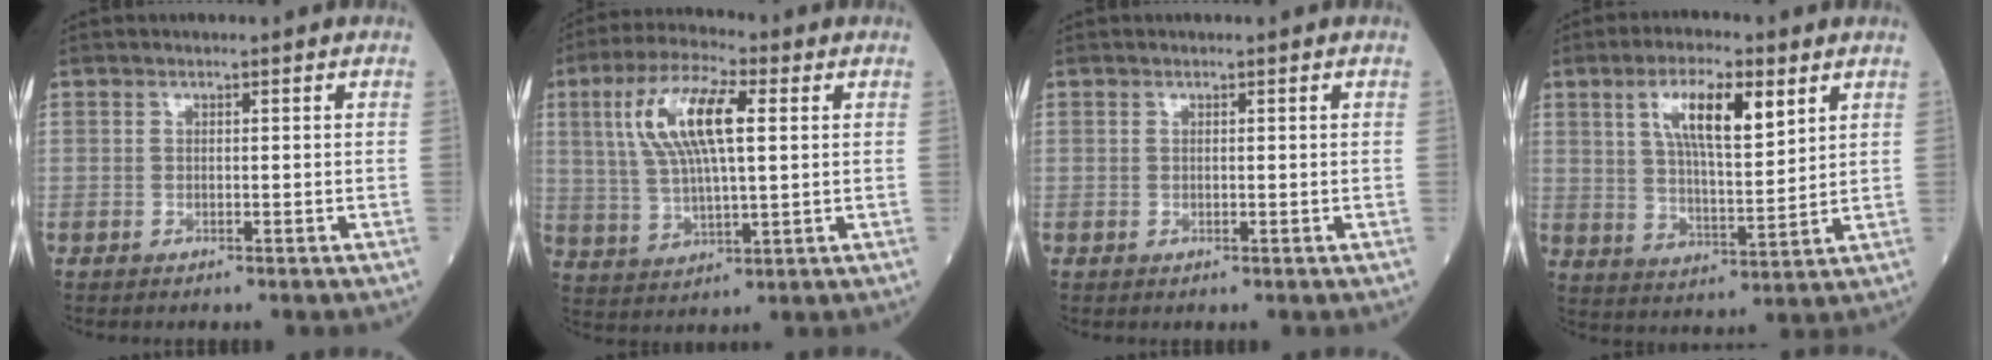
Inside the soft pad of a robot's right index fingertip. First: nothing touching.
{"total": 12.2, "force": [3.4, 3.1, 11.3], "torque": [-0.238, 0.019, 0.065]}
{"total": 0.0}
{"total": 10.5, "force": [4.8, 2.7, 8.9], "torque": [-0.165, 0.006, 0.090]}